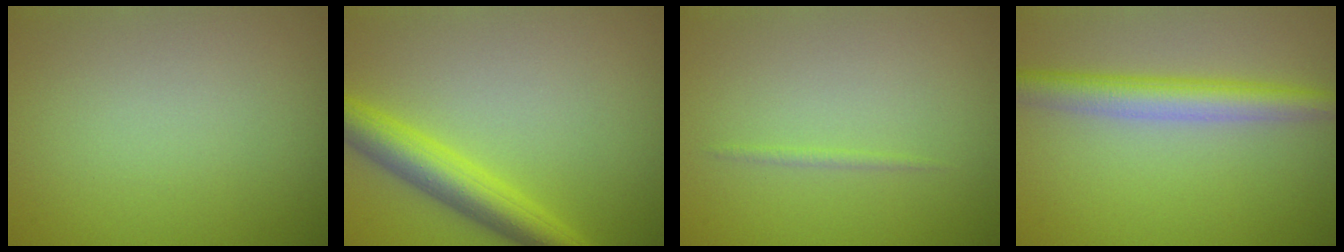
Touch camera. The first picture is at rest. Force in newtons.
{"total": 4.9, "press": 4.9, "slide": 0.2}
{"total": 0.6, "press": 0.6, "slide": 0.1}
{"total": 4.8, "press": 4.8, "slide": 0.1}